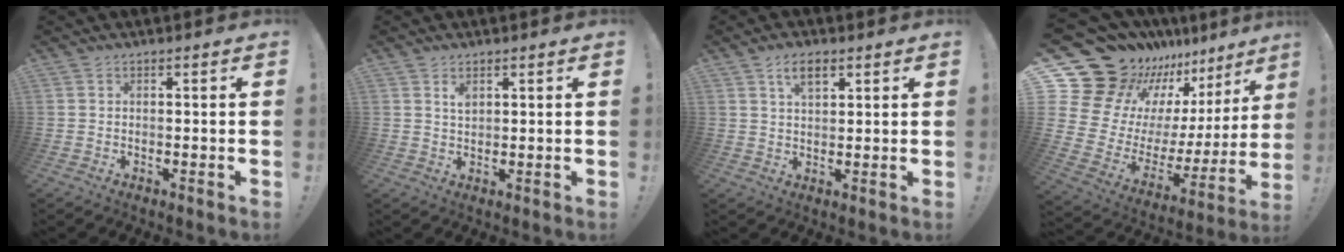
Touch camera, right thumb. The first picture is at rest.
{"total": 2.4, "force": [1.4, 1.2, 1.5], "torque": [-0.009, -0.010, 0.020]}
{"total": 5.7, "force": [3.2, 2.7, 3.8], "torque": [-0.060, -0.006, 0.057]}
{"total": 16.9, "force": [12.2, 9.4, 7.0], "torque": [-0.107, -0.134, 0.250]}